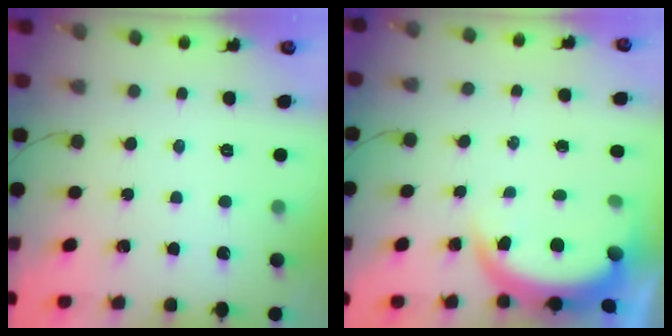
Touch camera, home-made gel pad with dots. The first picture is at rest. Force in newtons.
{"total": 6.5, "press": 6.4, "slide": 0.6}